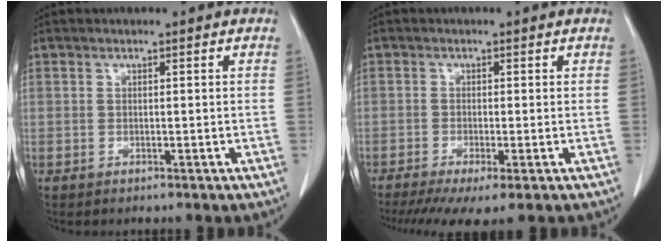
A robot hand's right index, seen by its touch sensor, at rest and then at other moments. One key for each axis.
{"total": 6.7, "fx": -4.4, "fy": 0.9, "fz": 4.9, "tx": -0.077, "ty": -0.015, "tz": -0.074}